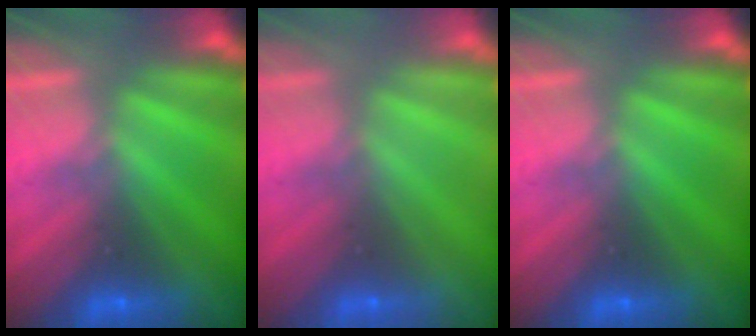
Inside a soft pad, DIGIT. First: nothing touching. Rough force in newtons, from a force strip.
{"total": 3.0}
{"total": 0.0}